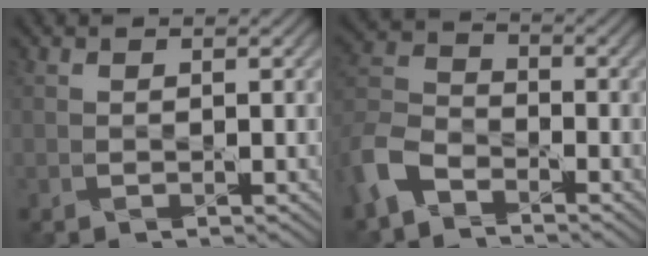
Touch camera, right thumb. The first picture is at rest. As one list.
[{"total": 7.4, "force": [-5.1, 4.0, 3.6], "torque": [-0.093, 0.000, -0.124]}]